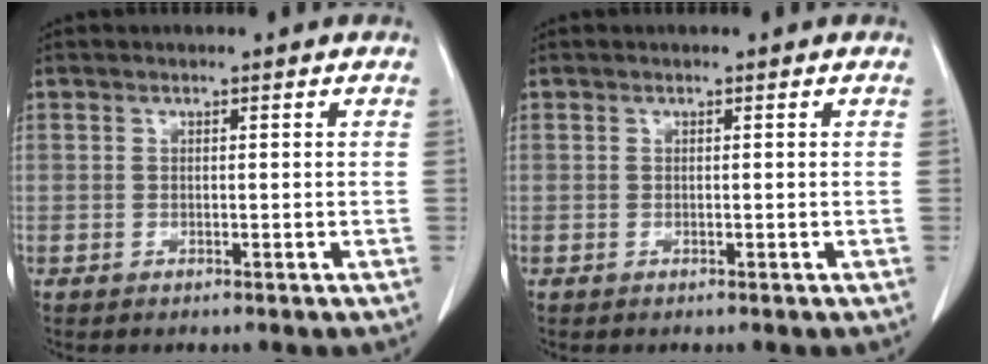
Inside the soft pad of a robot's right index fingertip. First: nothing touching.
{"total": 0.0}